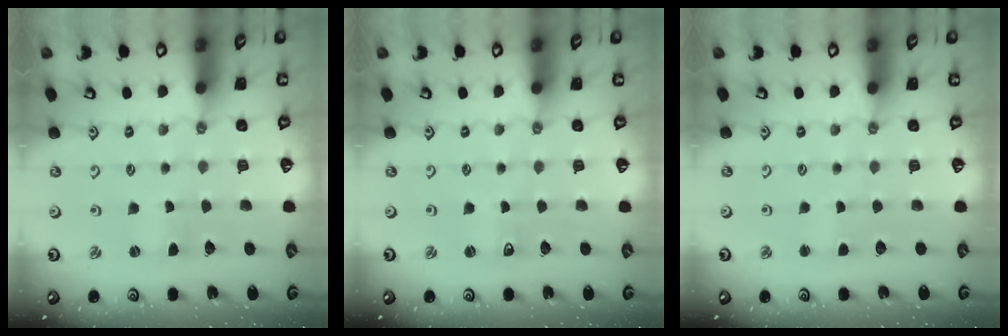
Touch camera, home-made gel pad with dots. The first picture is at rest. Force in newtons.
{"total": 2.7, "press": 2.7, "slide": 0.3}
{"total": 1.8, "press": 1.7, "slide": 0.3}